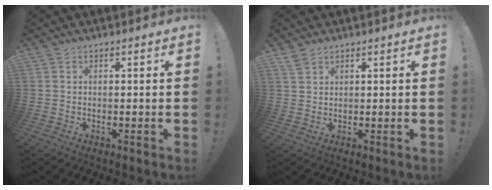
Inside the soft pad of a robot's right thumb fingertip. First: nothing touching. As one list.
[{"total": 2.7, "force": [2.2, 1.0, 1.1], "torque": [-0.015, -0.014, 0.042]}]